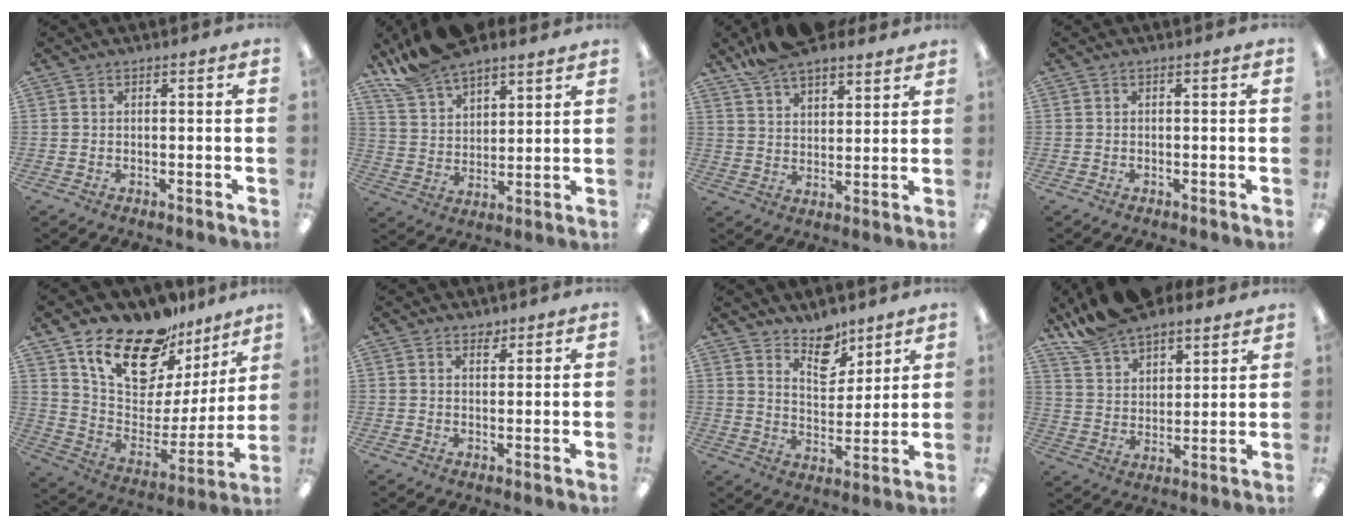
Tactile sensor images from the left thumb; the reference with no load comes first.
{"total": 12.4, "force": [10.6, 4.8, 4.4], "torque": [-0.112, -0.053, 0.204]}
{"total": 9.7, "force": [8.4, 3.2, 3.7], "torque": [-0.080, -0.041, 0.154]}
{"total": 0.0}
{"total": 21.0, "force": [16.5, 9.3, 9.2], "torque": [-0.169, -0.112, 0.293]}
{"total": 2.2, "force": [1.8, 1.0, 0.5], "torque": [0.005, -0.010, 0.031]}
{"total": 9.2, "force": [7.6, 4.4, 2.8], "torque": [-0.025, -0.056, 0.136]}
{"total": 12.0, "force": [10.6, 4.5, 3.5], "torque": [-0.091, -0.061, 0.202]}